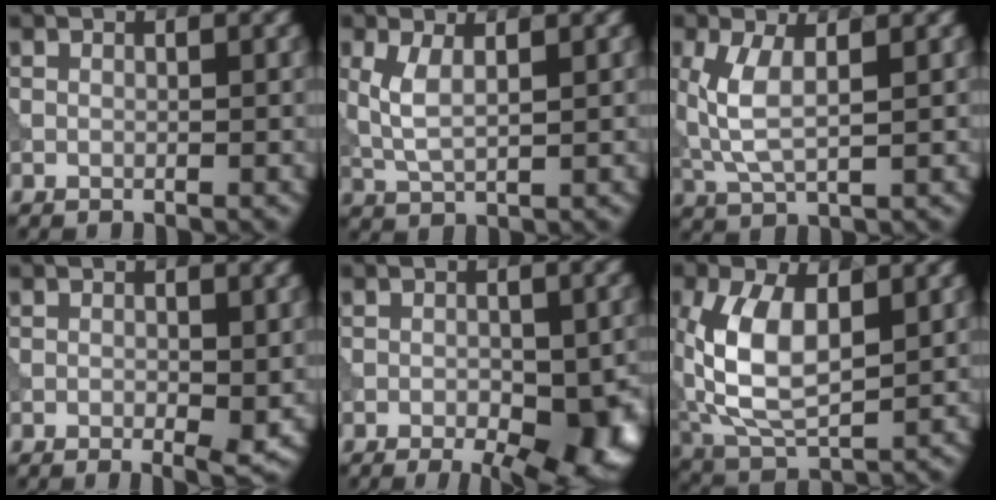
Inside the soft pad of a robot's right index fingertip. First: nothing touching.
{"total": 3.0, "force": [0.8, 1.2, 2.6], "torque": [-0.062, -0.001, 0.018]}
{"total": 4.5, "force": [0.8, 1.9, 4.0], "torque": [-0.097, 0.004, 0.016]}
{"total": 2.3, "force": [-0.4, 0.8, 2.1], "torque": [-0.025, -0.008, -0.006]}
{"total": 10.1, "force": [-3.6, 4.9, 8.0], "torque": [-0.076, -0.017, -0.042]}
{"total": 7.9, "force": [0.9, 4.1, 6.7], "torque": [-0.148, 0.003, 0.016]}